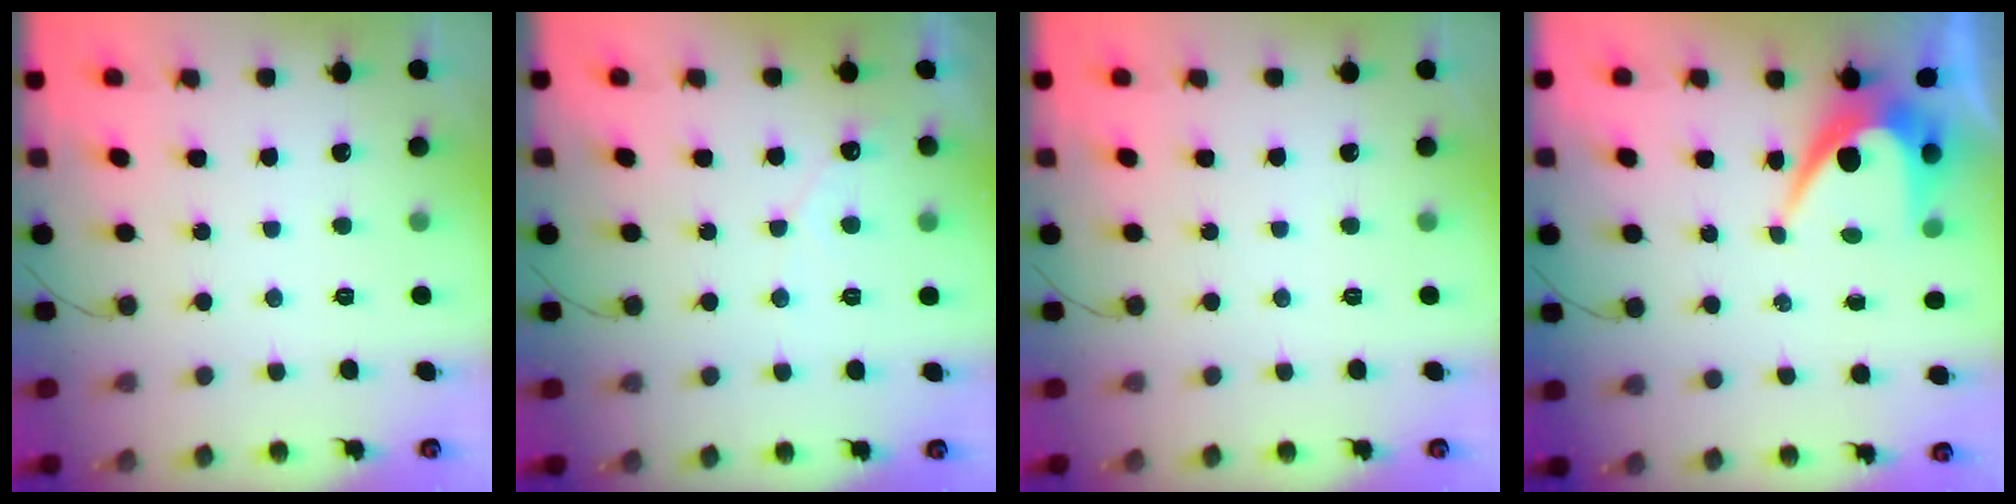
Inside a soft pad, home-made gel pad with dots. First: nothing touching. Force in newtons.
{"total": 2.5, "press": 2.5, "slide": 0.1}
{"total": 0.0}
{"total": 7.2, "press": 7.2, "slide": 0.4}